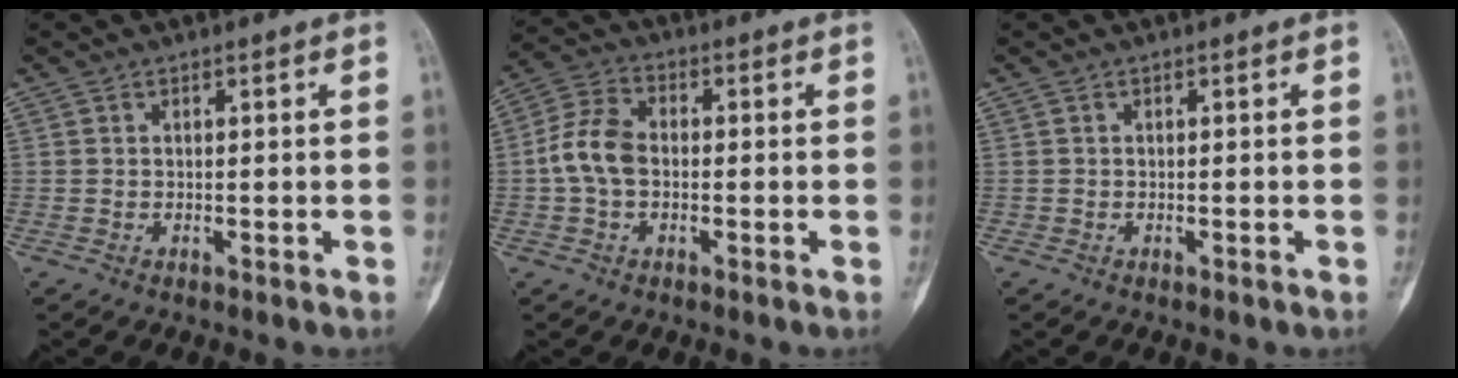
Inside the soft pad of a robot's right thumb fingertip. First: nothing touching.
{"total": 7.9, "force": [-0.7, 5.3, 5.8], "torque": [-0.114, 0.023, -0.022]}
{"total": 0.0}